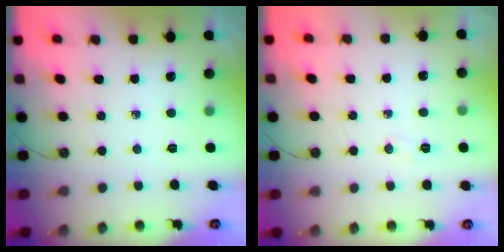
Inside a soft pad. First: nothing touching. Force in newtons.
{"total": 3.4, "press": 3.4, "slide": 0.5}